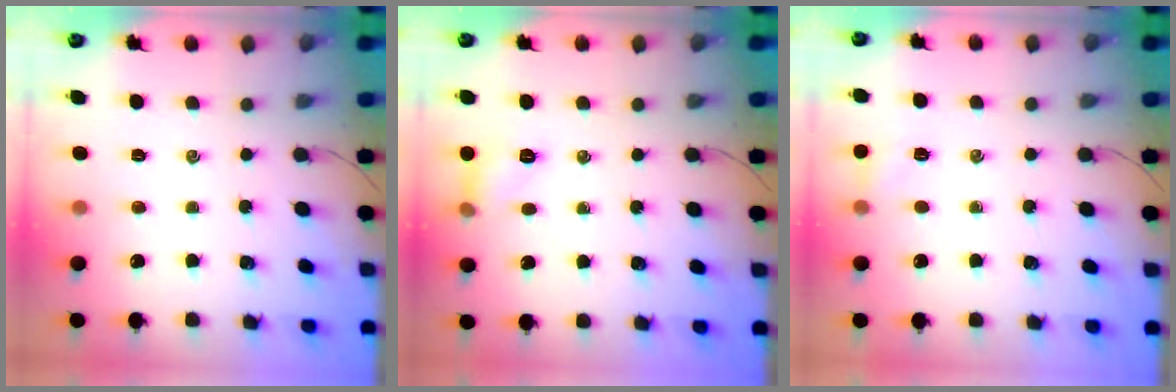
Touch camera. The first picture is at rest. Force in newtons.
{"total": 6.7, "press": 6.7, "slide": 0.8}
{"total": 5.5, "press": 5.3, "slide": 1.5}